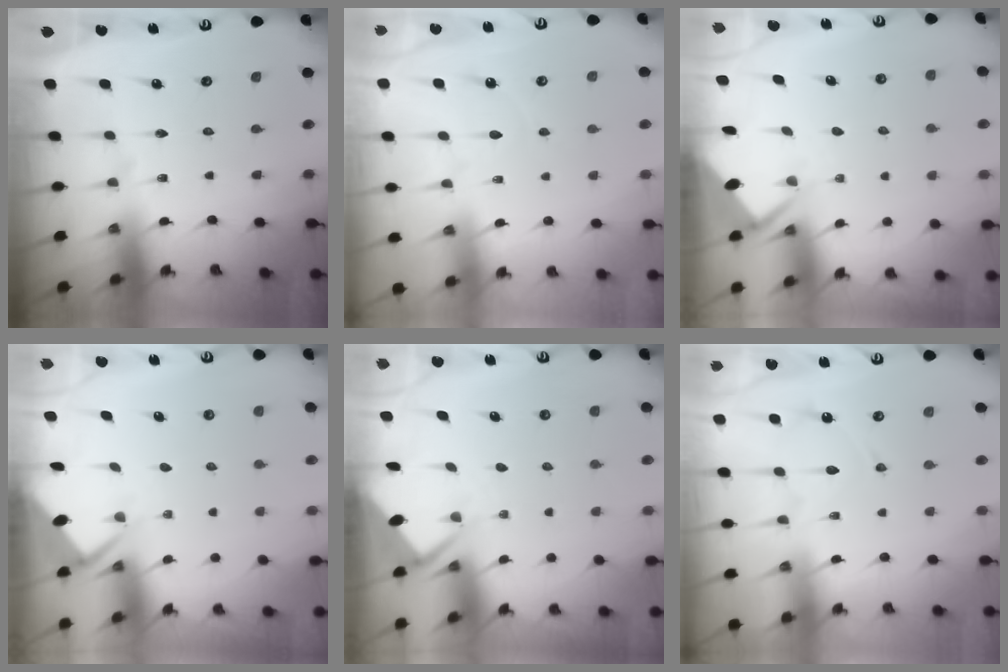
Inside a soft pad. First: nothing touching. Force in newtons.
{"total": 3.8, "press": 3.8, "slide": 0.2}
{"total": 2.7, "press": 2.7, "slide": 0.4}
{"total": 2.6, "press": 2.6, "slide": 0.3}
{"total": 2.8, "press": 2.7, "slide": 0.4}
{"total": 9.5, "press": 9.4, "slide": 0.9}